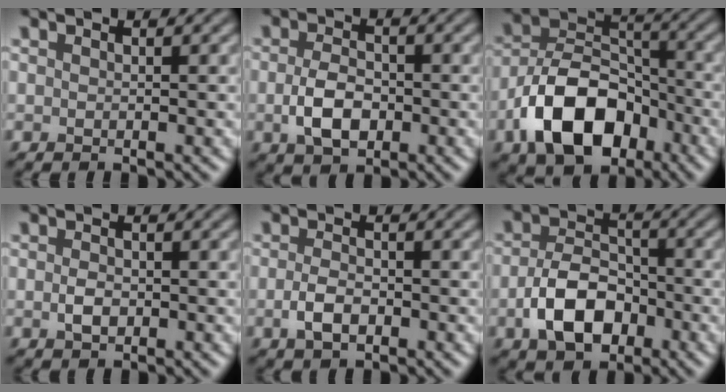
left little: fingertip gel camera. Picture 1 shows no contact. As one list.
[{"total": 3.9, "force": [-0.9, 2.5, 2.9], "torque": [-0.062, -0.004, -0.020]}, {"total": 9.8, "force": [-4.7, 5.9, 6.3], "torque": [-0.114, 0.006, -0.093]}, {"total": 1.6, "force": [-0.3, 1.1, 1.2], "torque": [-0.025, -0.002, -0.008]}, {"total": 2.3, "force": [-0.9, 1.3, 1.7], "torque": [-0.035, -0.001, -0.019]}, {"total": 6.2, "force": [-2.3, 3.9, 4.1], "torque": [-0.081, -0.003, -0.043]}]